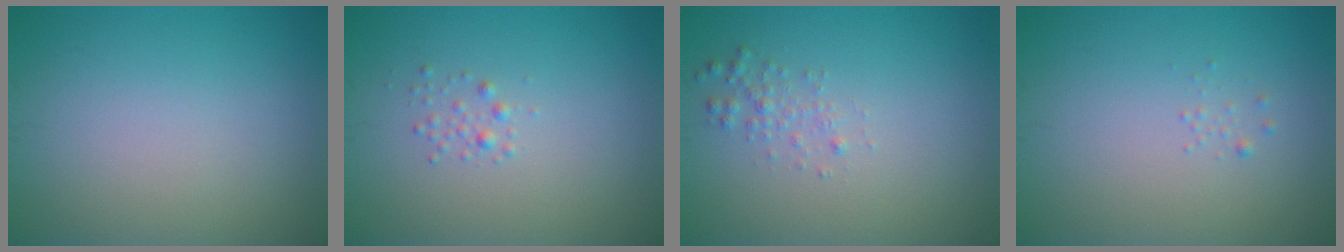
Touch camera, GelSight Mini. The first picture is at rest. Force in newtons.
{"total": 0.9, "press": 0.9, "slide": 0.0}
{"total": 1.3, "press": 1.3, "slide": 0.0}
{"total": 0.7, "press": 0.7, "slide": 0.1}